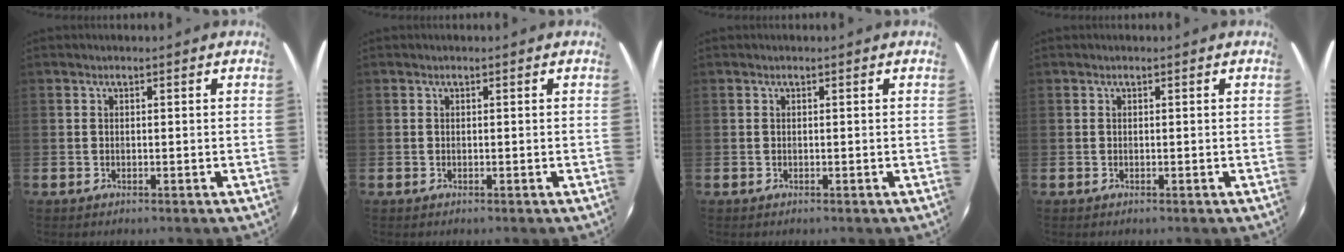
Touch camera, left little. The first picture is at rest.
{"total": 0.0}
{"total": 0.0}
{"total": 0.0}